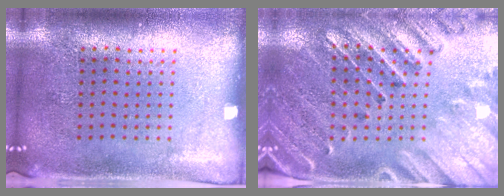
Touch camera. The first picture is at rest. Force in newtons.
{"total": 2.9, "press": 2.7, "slide": 0.9}